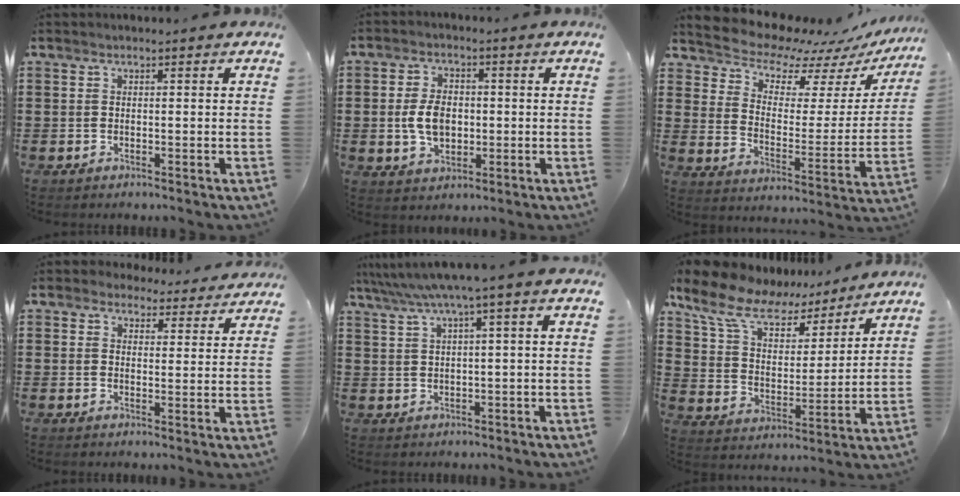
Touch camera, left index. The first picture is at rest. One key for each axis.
{"total": 6.0, "fx": -0.4, "fy": 3.8, "fz": 4.6, "tx": -0.102, "ty": -0.001, "tz": -0.015}
{"total": 7.6, "fx": 7.2, "fy": 2.2, "fz": 0.7, "tx": -0.045, "ty": -0.071, "tz": 0.123}
{"total": 3.6, "fx": 3.3, "fy": 1.3, "fz": 0.5, "tx": -0.015, "ty": -0.010, "tz": 0.061}
{"total": 4.1, "fx": 1.3, "fy": -0.4, "fz": 3.9, "tx": -0.077, "ty": -0.014, "tz": 0.018}
{"total": 10.0, "fx": 8.2, "fy": 3.8, "fz": 4.3, "tx": -0.123, "ty": -0.039, "tz": 0.144}